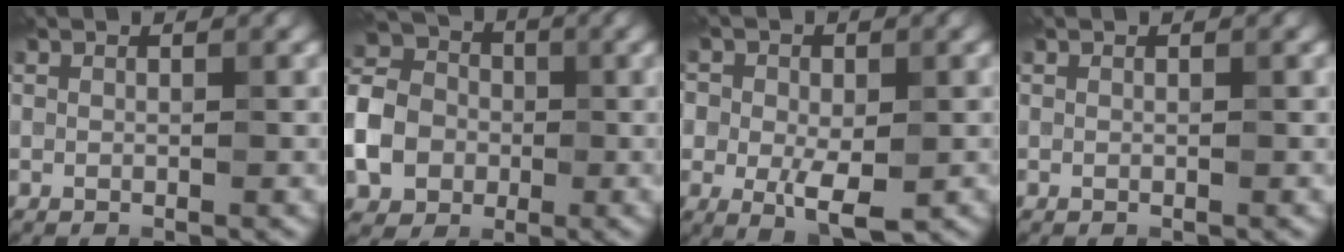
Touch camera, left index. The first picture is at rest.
{"total": 8.9, "force": [-2.3, 7.2, 4.7], "torque": [-0.123, -0.007, -0.053]}
{"total": 5.5, "force": [-0.9, 3.9, 3.8], "torque": [-0.065, -0.016, -0.009]}
{"total": 0.0}